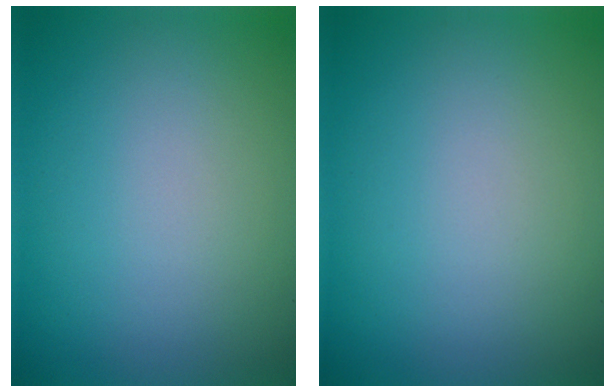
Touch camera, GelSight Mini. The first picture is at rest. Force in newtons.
{"total": 0.0}